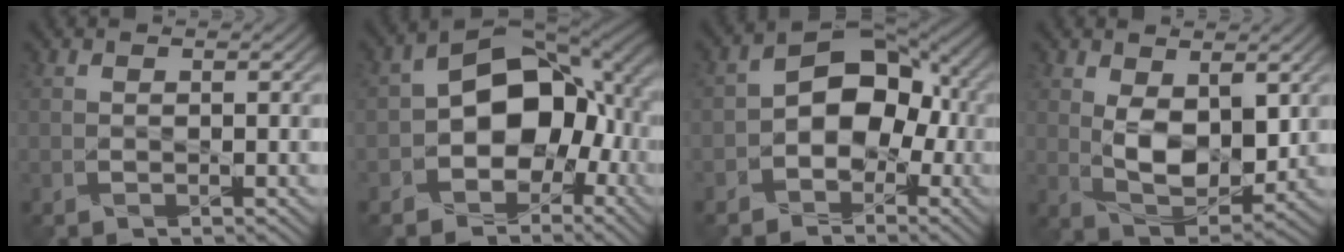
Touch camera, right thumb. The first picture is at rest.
{"total": 13.9, "force": [-2.0, 9.9, 9.6], "torque": [-0.149, -0.007, -0.044]}
{"total": 9.0, "force": [-1.8, 6.5, 6.0], "torque": [-0.085, 0.004, -0.049]}
{"total": 7.6, "force": [1.2, 4.4, 6.1], "torque": [-0.129, -0.013, 0.029]}